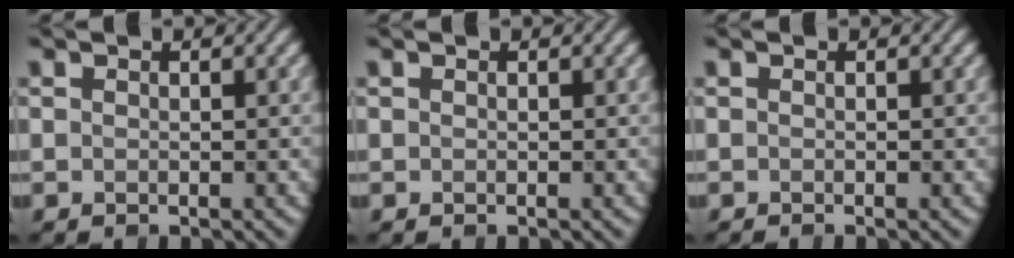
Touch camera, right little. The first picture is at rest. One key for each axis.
{"total": 0.0}
{"total": 0.7, "fx": -0.4, "fy": 0.2, "fz": 0.5, "tx": 0.002, "ty": -0.005, "tz": -0.007}